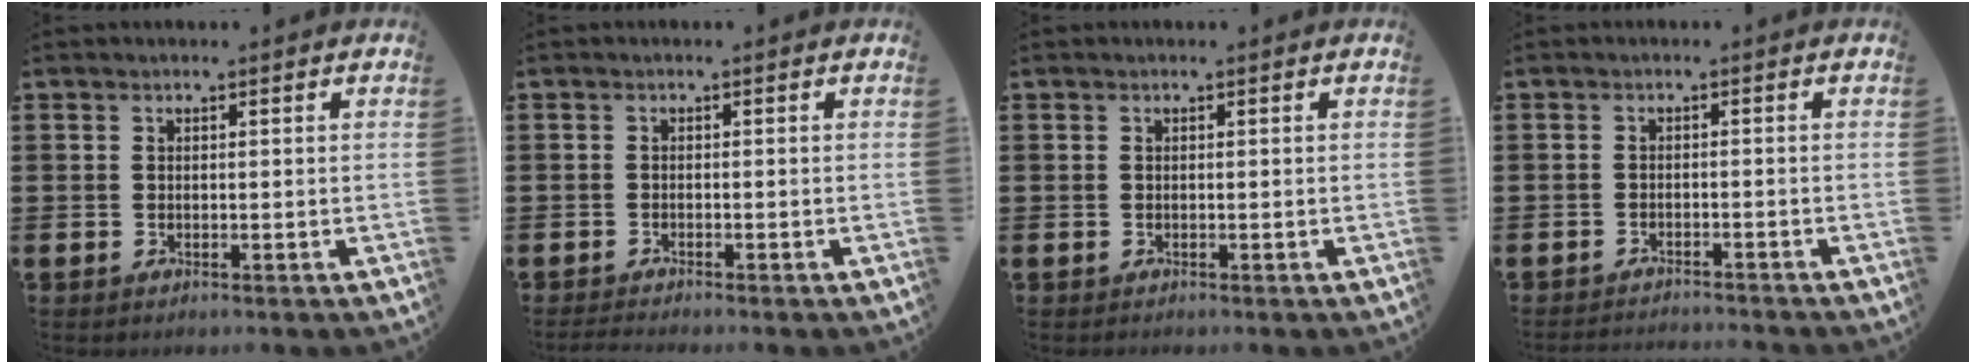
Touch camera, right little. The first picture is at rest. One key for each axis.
{"total": 0.8, "fx": -0.8, "fy": -0.1, "fz": 0.4, "tx": -0.005, "ty": -0.002, "tz": -0.015}
{"total": 0.0}
{"total": 1.3, "fx": -1.3, "fy": -0.1, "fz": -0.1, "tx": -0.002, "ty": 0.003, "tz": -0.027}